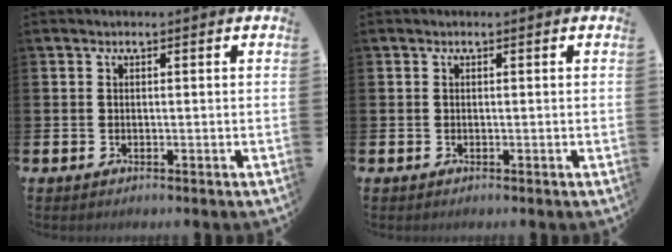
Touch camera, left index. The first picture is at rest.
{"total": 0.0}